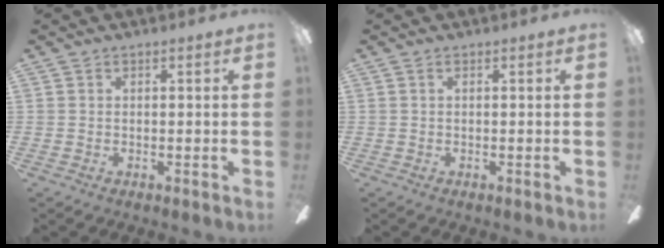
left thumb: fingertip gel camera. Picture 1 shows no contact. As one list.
[{"total": 0.0}]